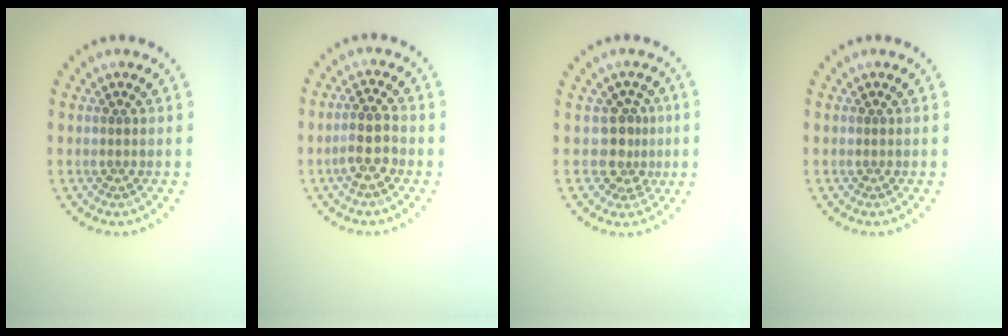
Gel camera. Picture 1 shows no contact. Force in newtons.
{"total": 2.8, "press": 2.5, "slide": 1.2}
{"total": 2.6, "press": 1.9, "slide": 1.7}
{"total": 0.0}